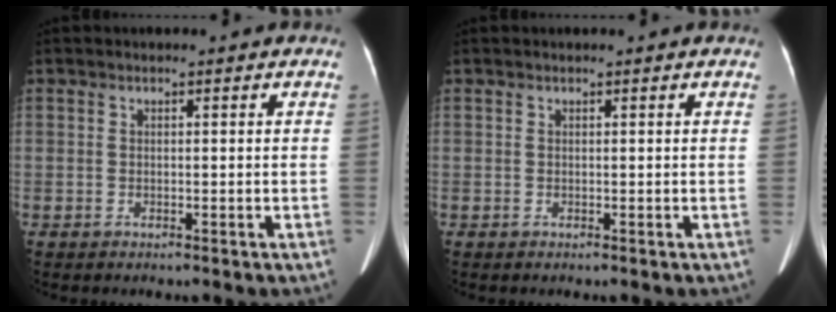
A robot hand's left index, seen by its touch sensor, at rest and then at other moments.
{"total": 0.0}